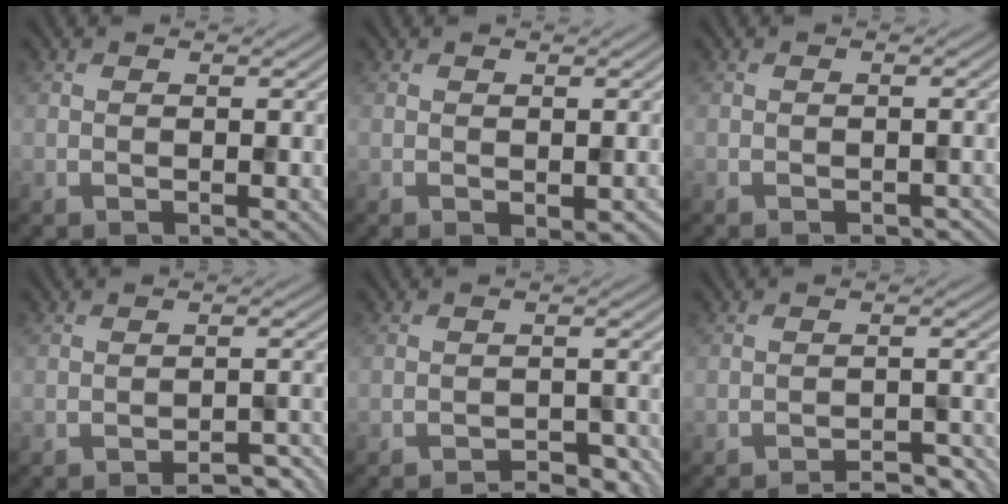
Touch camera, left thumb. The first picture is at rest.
{"total": 2.5, "force": [-1.2, 1.2, 1.9], "torque": [-0.026, -0.009, -0.010]}
{"total": 2.8, "force": [-2.1, 0.9, 1.6], "torque": [-0.025, -0.004, -0.018]}
{"total": 4.5, "force": [-3.5, 1.2, 2.6], "torque": [-0.036, 0.003, -0.042]}
{"total": 4.4, "force": [-3.8, 1.1, 2.0], "torque": [-0.033, 0.009, -0.050]}
{"total": 4.6, "force": [-4.1, 0.7, 2.0], "torque": [-0.036, 0.011, -0.054]}